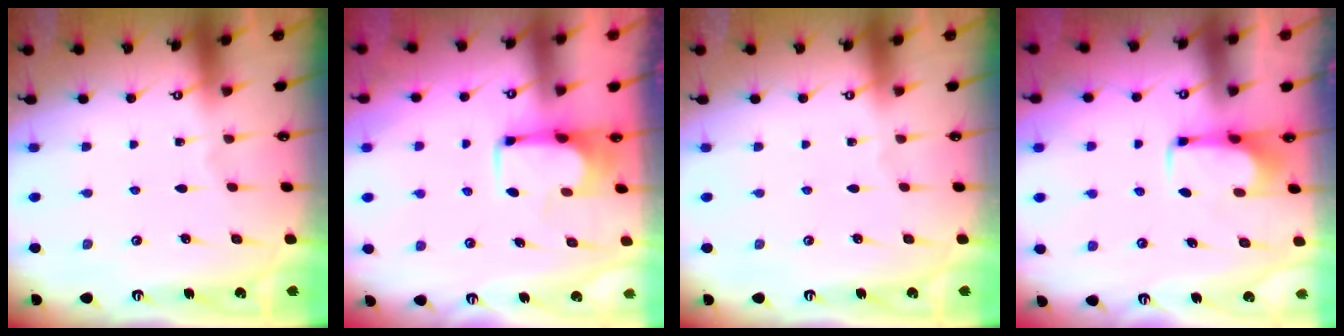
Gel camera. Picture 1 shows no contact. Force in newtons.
{"total": 3.5, "press": 3.5, "slide": 0.2}
{"total": 0.0}
{"total": 2.0, "press": 2.0, "slide": 0.4}